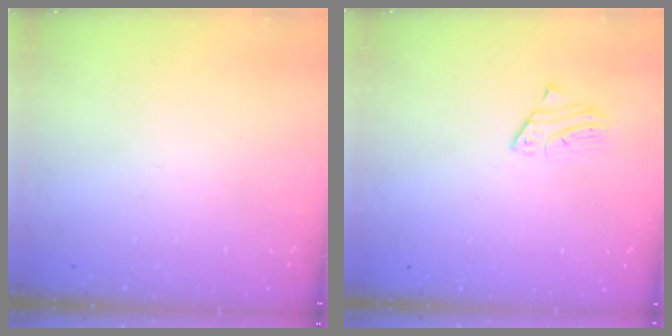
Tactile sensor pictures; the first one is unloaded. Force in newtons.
{"total": 2.7, "press": 2.7, "slide": 0.1}